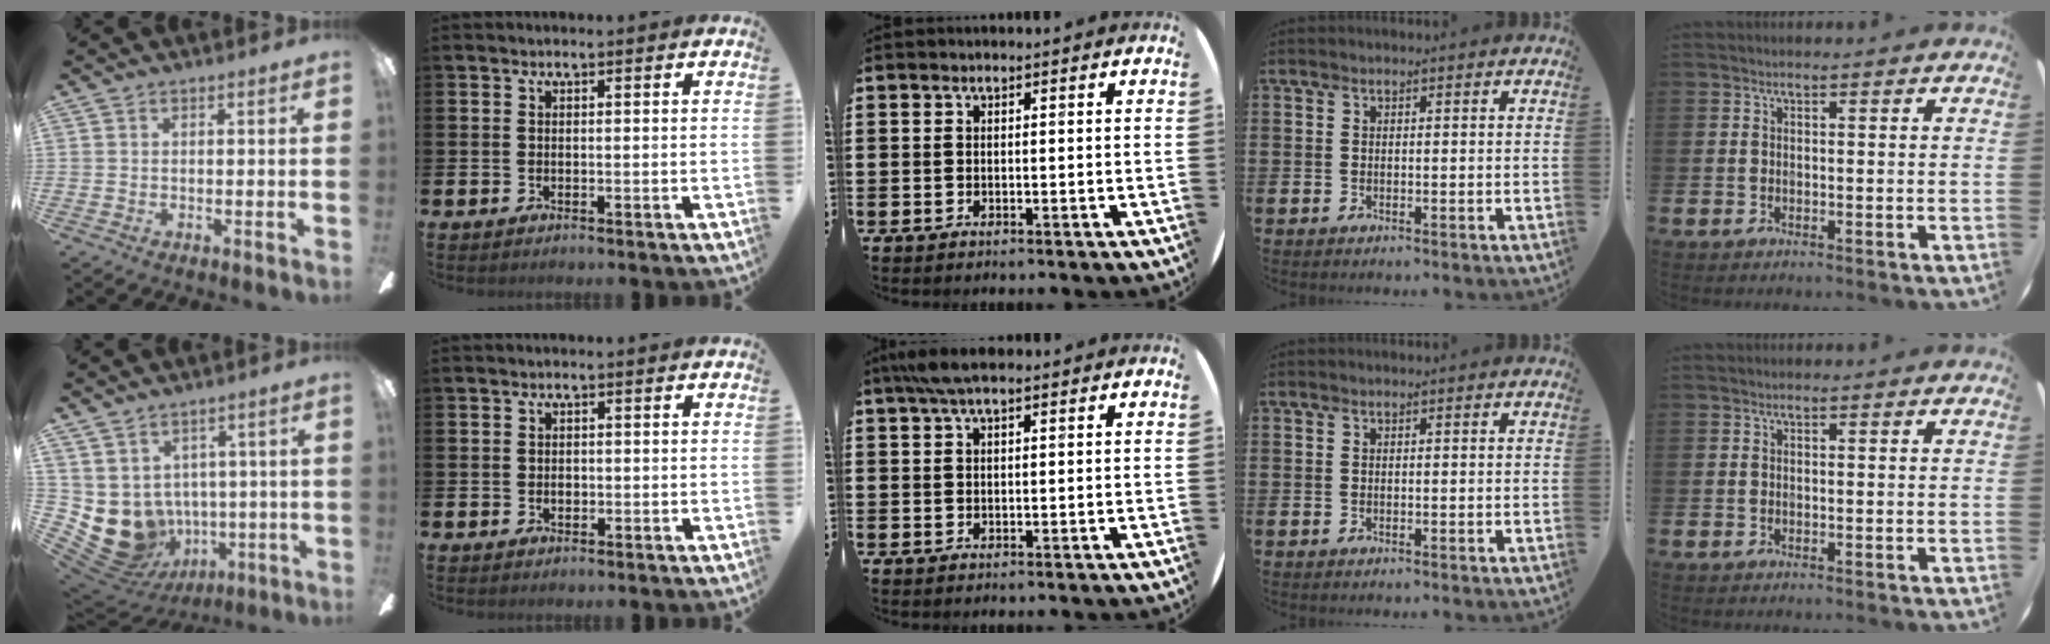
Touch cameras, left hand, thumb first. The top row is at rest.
{"thumb": {"total": 10.2, "force": [-0.9, 9.2, 4.3], "torque": [-0.123, -0.018, -0.005]}, "index": {"total": 0.9, "force": [-0.1, 0.8, 0.5], "torque": [-0.003, 0.003, -0.006]}, "middle": {"total": 3.2, "force": [2.2, 0.7, 2.3], "torque": [-0.048, 0.006, 0.039]}}